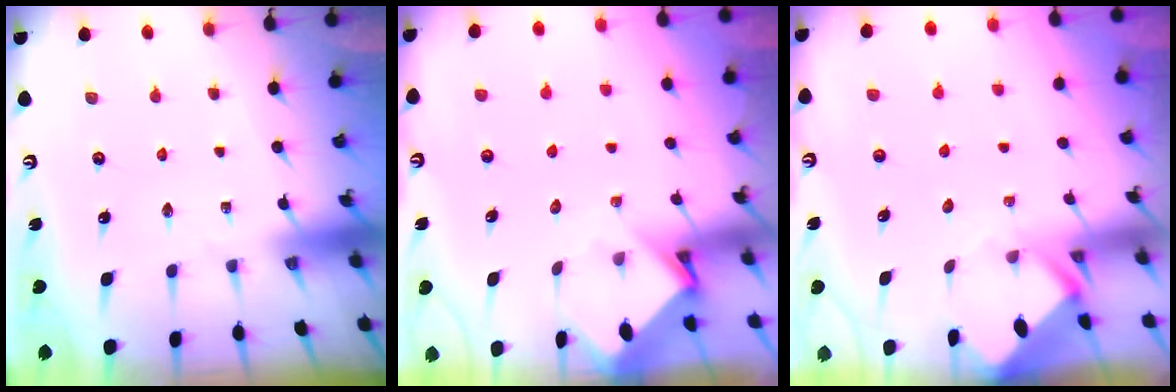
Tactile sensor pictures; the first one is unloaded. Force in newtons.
{"total": 3.2, "press": 3.2, "slide": 0.3}
{"total": 2.9, "press": 2.9, "slide": 0.1}